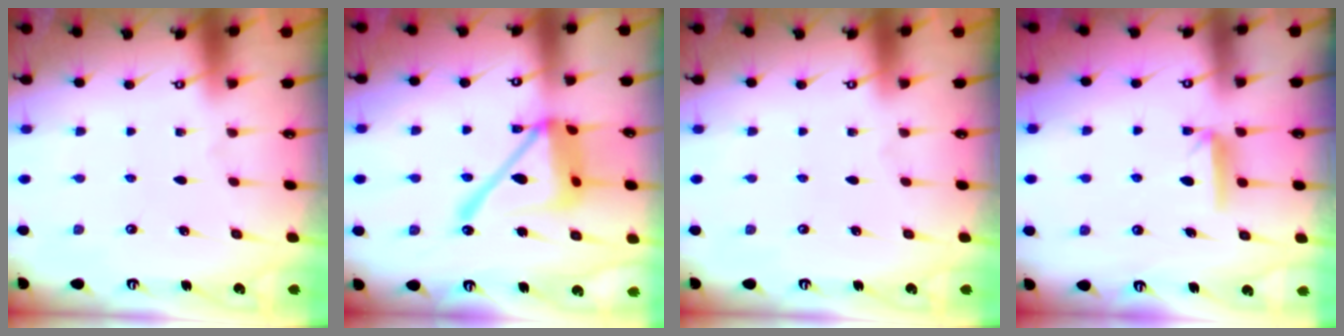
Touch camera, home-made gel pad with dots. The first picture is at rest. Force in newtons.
{"total": 17.6, "press": 17.5, "slide": 1.7}
{"total": 0.0}
{"total": 6.8, "press": 6.8, "slide": 0.3}